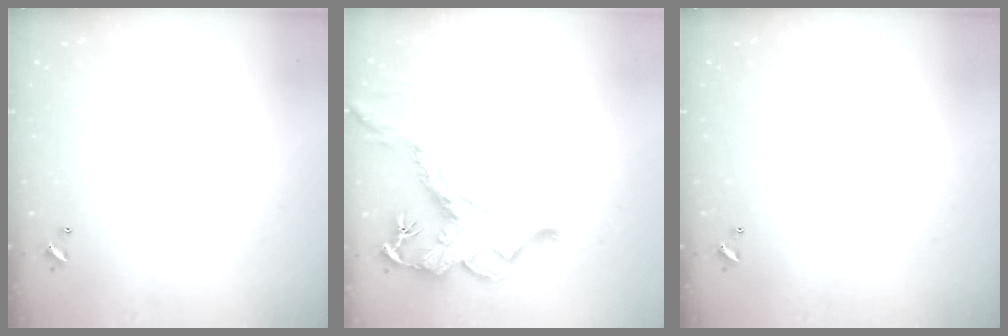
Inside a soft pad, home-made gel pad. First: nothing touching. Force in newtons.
{"total": 2.9, "press": 2.5, "slide": 1.4}
{"total": 0.0}